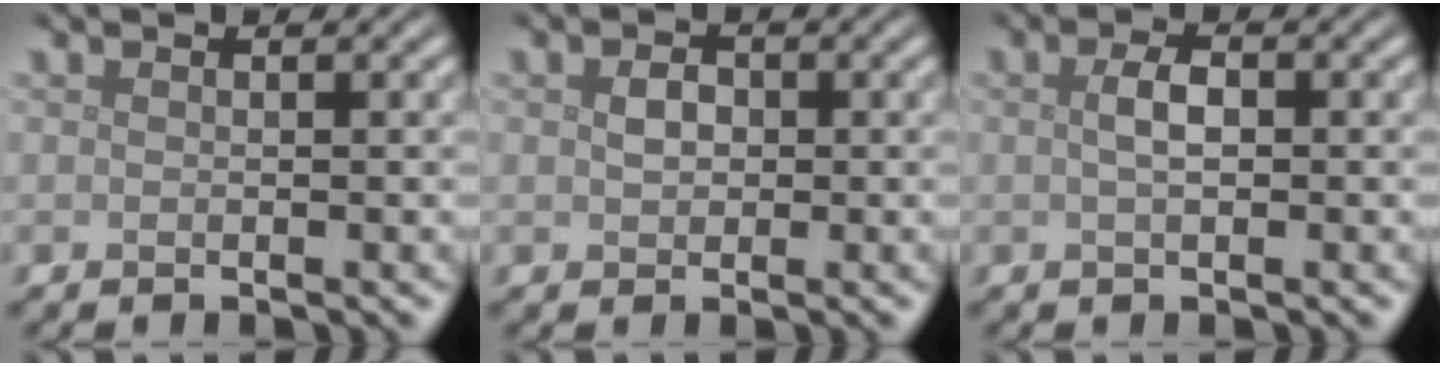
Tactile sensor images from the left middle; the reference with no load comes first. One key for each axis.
{"total": 1.4, "fx": 0.1, "fy": 1.2, "fz": 0.8, "tx": -0.017, "ty": 0.002, "tz": 0.000}
{"total": 1.9, "fx": 0.1, "fy": 0.8, "fz": 1.7, "tx": -0.035, "ty": 0.004, "tz": 0.000}